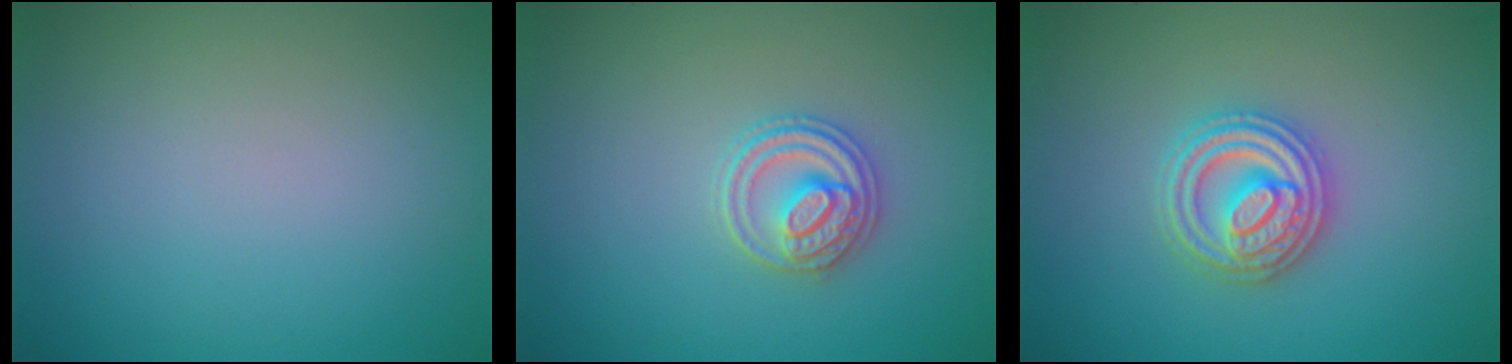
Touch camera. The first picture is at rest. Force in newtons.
{"total": 2.8, "press": 2.7, "slide": 0.6}
{"total": 4.8, "press": 4.7, "slide": 0.6}